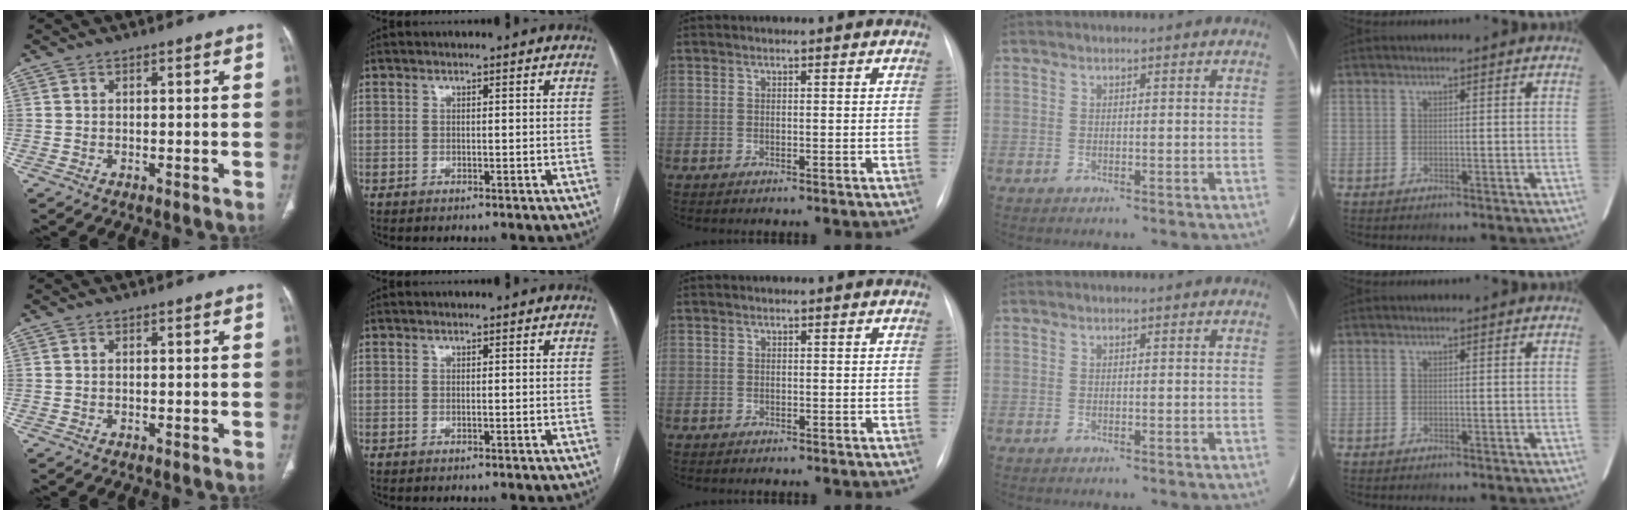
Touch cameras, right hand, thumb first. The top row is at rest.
{"middle": {"total": 0.8, "force": [-0.6, 0.6, 0.1], "torque": [-0.008, 0.003, -0.008]}}